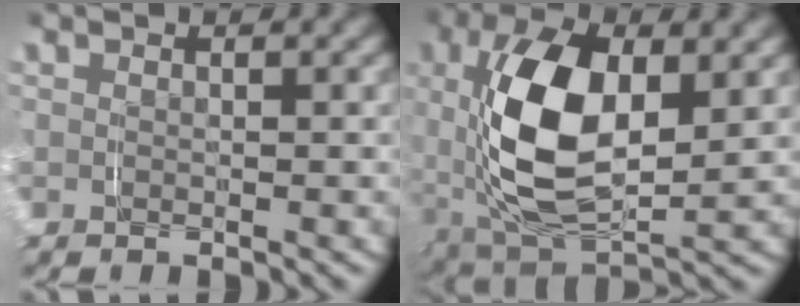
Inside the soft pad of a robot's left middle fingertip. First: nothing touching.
{"total": 10.6, "force": [0.4, 5.7, 8.9], "torque": [-0.203, -0.024, 0.022]}